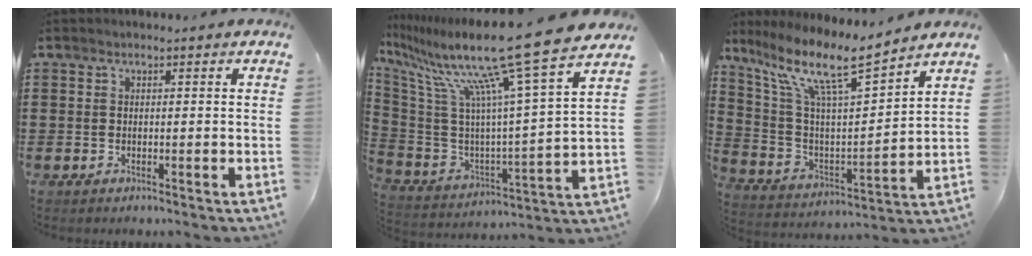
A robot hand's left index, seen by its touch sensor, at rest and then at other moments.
{"total": 16.6, "force": [12.9, -0.1, 10.4], "torque": [-0.213, -0.096, 0.196]}
{"total": 11.9, "force": [8.5, 1.9, 8.0], "torque": [-0.179, -0.051, 0.139]}